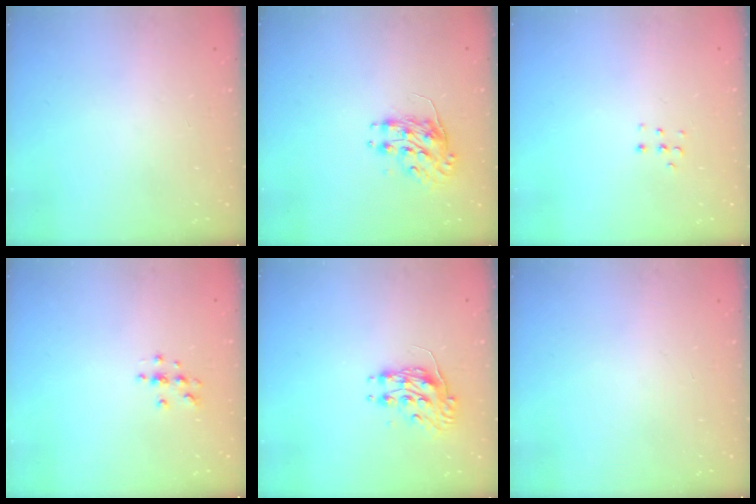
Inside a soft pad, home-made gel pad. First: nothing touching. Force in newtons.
{"total": 8.2, "press": 8.2, "slide": 0.3}
{"total": 3.8, "press": 3.8, "slide": 0.6}
{"total": 4.0, "press": 3.9, "slide": 0.4}
{"total": 8.2, "press": 8.2, "slide": 0.3}
{"total": 0.0}